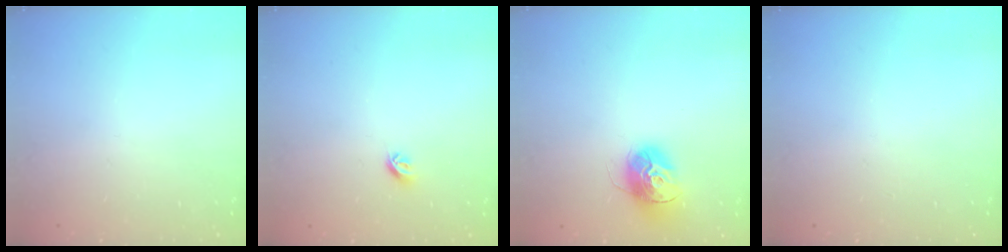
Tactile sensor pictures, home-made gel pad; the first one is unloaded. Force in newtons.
{"total": 4.7, "press": 4.6, "slide": 0.9}
{"total": 15.0, "press": 14.9, "slide": 1.5}
{"total": 0.0}